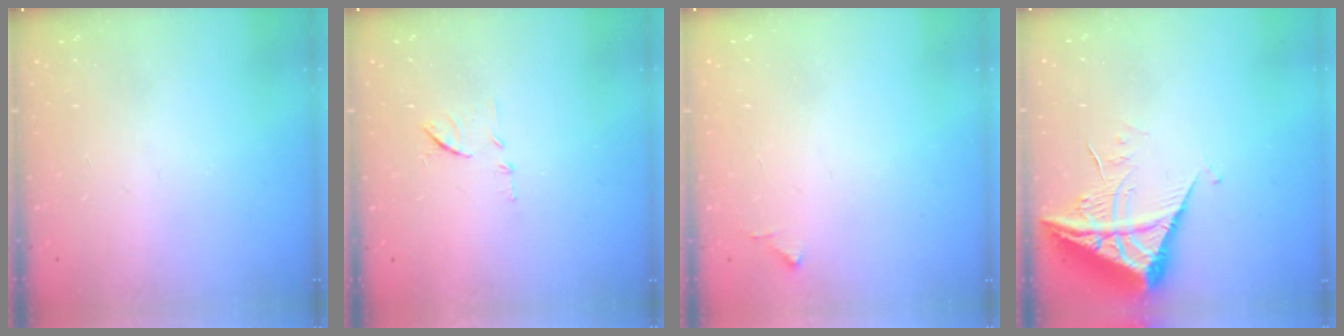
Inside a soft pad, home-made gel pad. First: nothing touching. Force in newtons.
{"total": 8.2, "press": 8.2, "slide": 0.6}
{"total": 3.4, "press": 3.4, "slide": 0.4}
{"total": 7.8, "press": 7.7, "slide": 0.9}